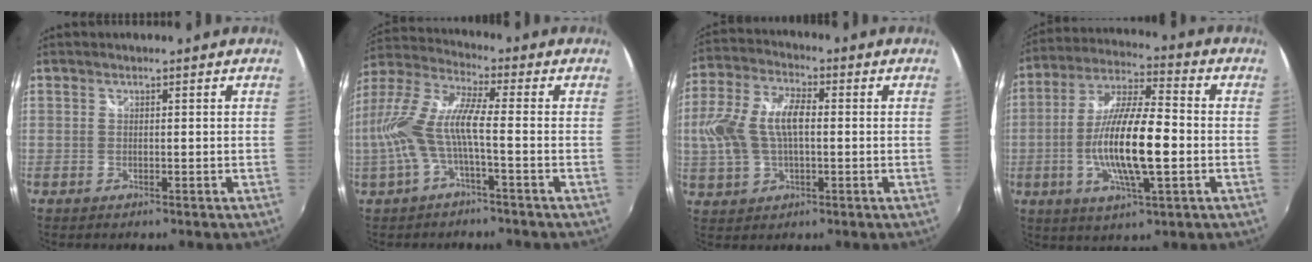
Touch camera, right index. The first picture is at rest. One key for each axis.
{"total": 12.4, "fx": -2.4, "fy": 2.3, "fz": 11.9, "tx": -0.237, "ty": 0.000, "tz": -0.045}
{"total": 12.3, "fx": 0.1, "fy": 6.6, "fz": 10.3, "tx": -0.223, "ty": 0.016, "tz": 0.002}
{"total": 15.9, "fx": -3.0, "fy": 3.5, "fz": 15.2, "tx": -0.296, "ty": -0.005, "tz": -0.058}